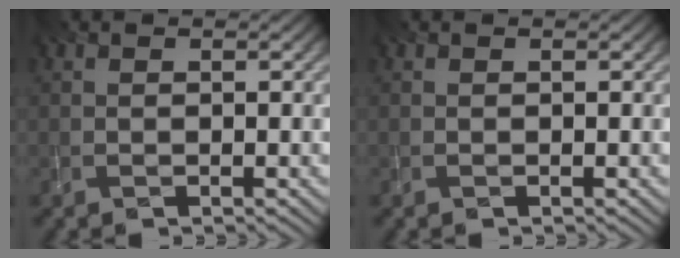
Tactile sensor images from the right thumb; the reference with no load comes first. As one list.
[{"total": 0.0}]